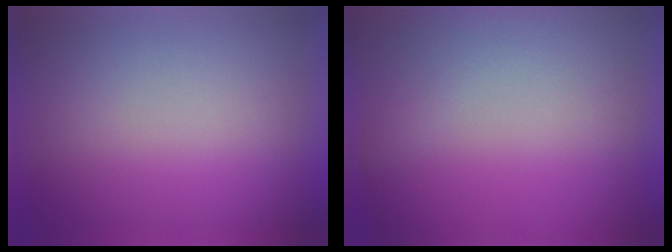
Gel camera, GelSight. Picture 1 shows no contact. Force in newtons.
{"total": 5.8}